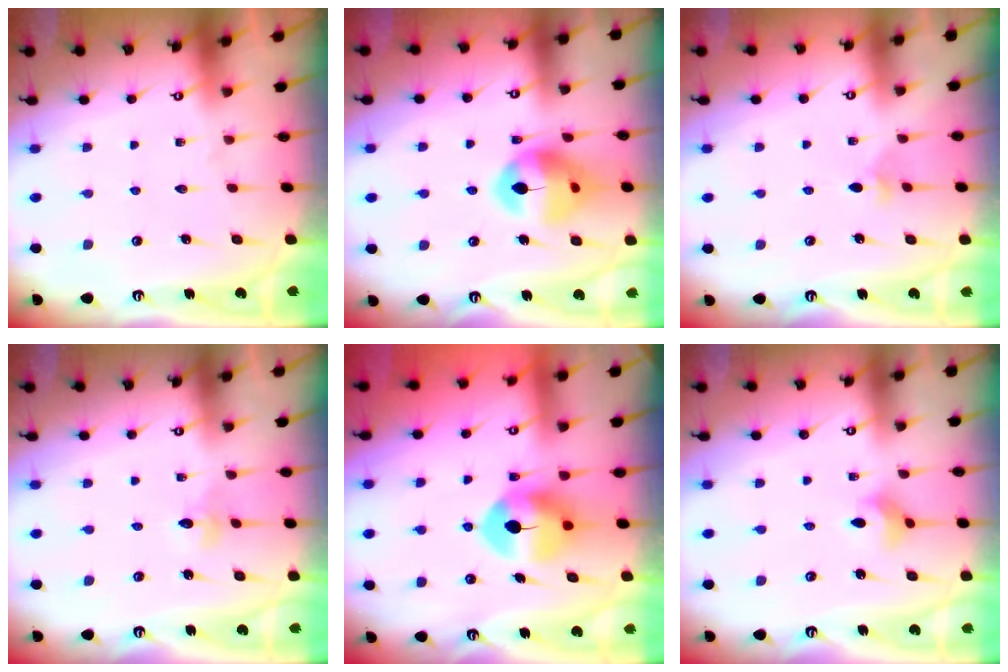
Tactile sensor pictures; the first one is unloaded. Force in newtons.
{"total": 13.8, "press": 13.6, "slide": 2.0}
{"total": 3.9, "press": 3.8, "slide": 0.9}
{"total": 2.8, "press": 2.7, "slide": 0.3}
{"total": 9.1, "press": 8.9, "slide": 1.7}
{"total": 4.1, "press": 4.0, "slide": 0.8}